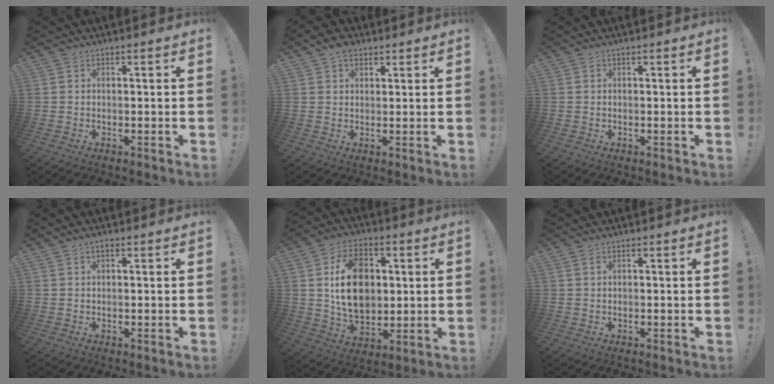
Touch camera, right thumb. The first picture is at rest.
{"total": 4.6, "force": [2.9, 3.0, 1.9], "torque": [-0.024, -0.012, 0.052]}
{"total": 0.0}
{"total": 0.9, "force": [0.6, 0.6, 0.3], "torque": [-0.003, 0.001, 0.010]}
{"total": 17.2, "force": [2.8, 12.4, 11.5], "torque": [-0.177, -0.002, 0.053]}
{"total": 0.7, "force": [0.4, 0.3, 0.4], "torque": [-0.012, 0.002, 0.009]}